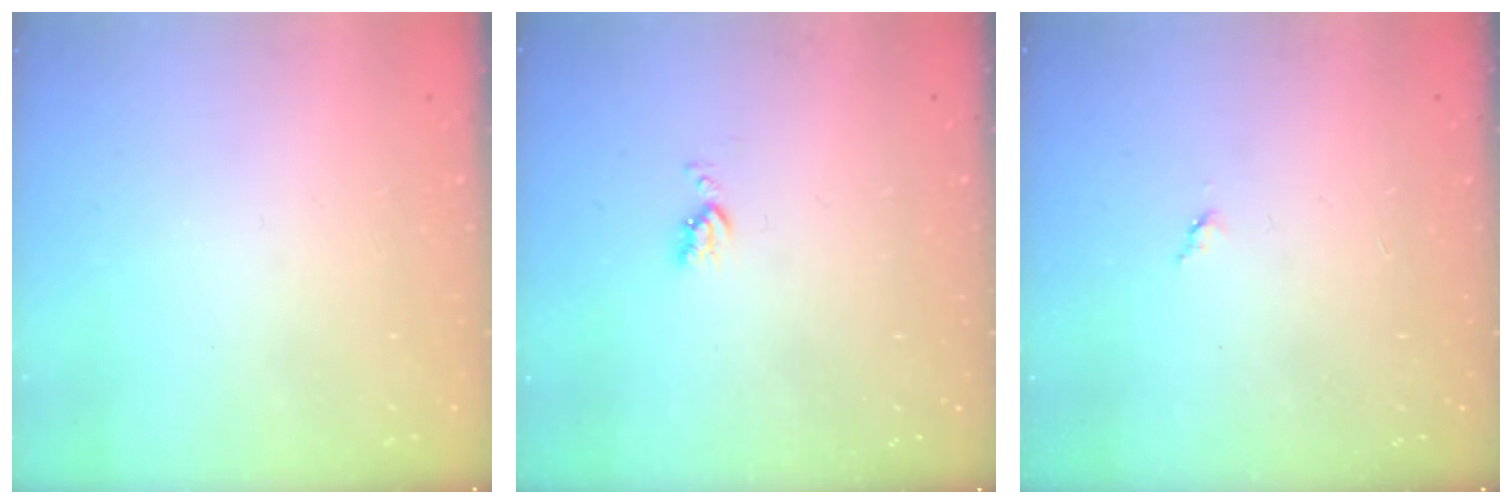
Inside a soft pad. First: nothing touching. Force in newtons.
{"total": 3.2, "press": 3.2, "slide": 0.5}
{"total": 3.5, "press": 3.4, "slide": 0.4}